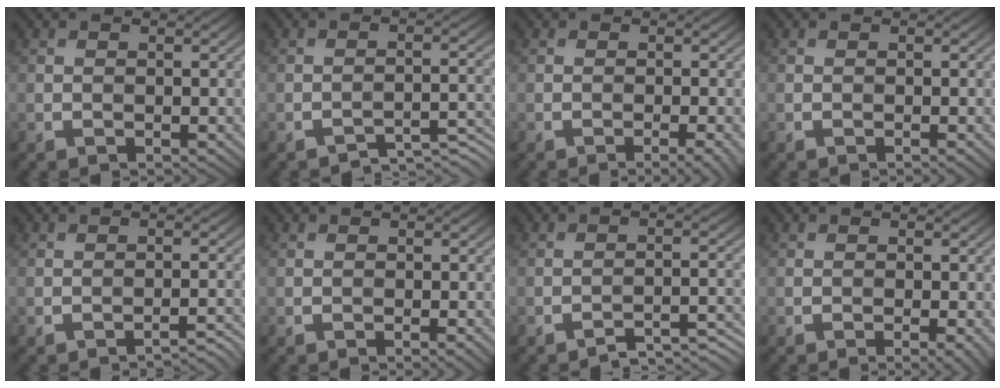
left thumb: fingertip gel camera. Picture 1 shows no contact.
{"total": 3.7, "force": [-3.3, 0.5, 1.6], "torque": [-0.021, 0.007, -0.049]}
{"total": 2.7, "force": [-1.4, 0.5, 2.3], "torque": [-0.027, 0.006, -0.023]}
{"total": 0.6, "force": [-0.3, 0.0, 0.5], "torque": [-0.009, -0.002, -0.007]}
{"total": 2.7, "force": [-2.3, 0.3, 1.4], "torque": [-0.014, 0.012, -0.037]}
{"total": 1.0, "force": [-0.4, 0.1, 0.8], "torque": [-0.013, -0.002, -0.010]}
{"total": 4.4, "force": [-3.7, 0.6, 2.3], "torque": [-0.032, 0.009, -0.054]}
{"total": 2.1, "force": [-0.9, 0.3, 1.8], "torque": [-0.025, 0.002, -0.017]}